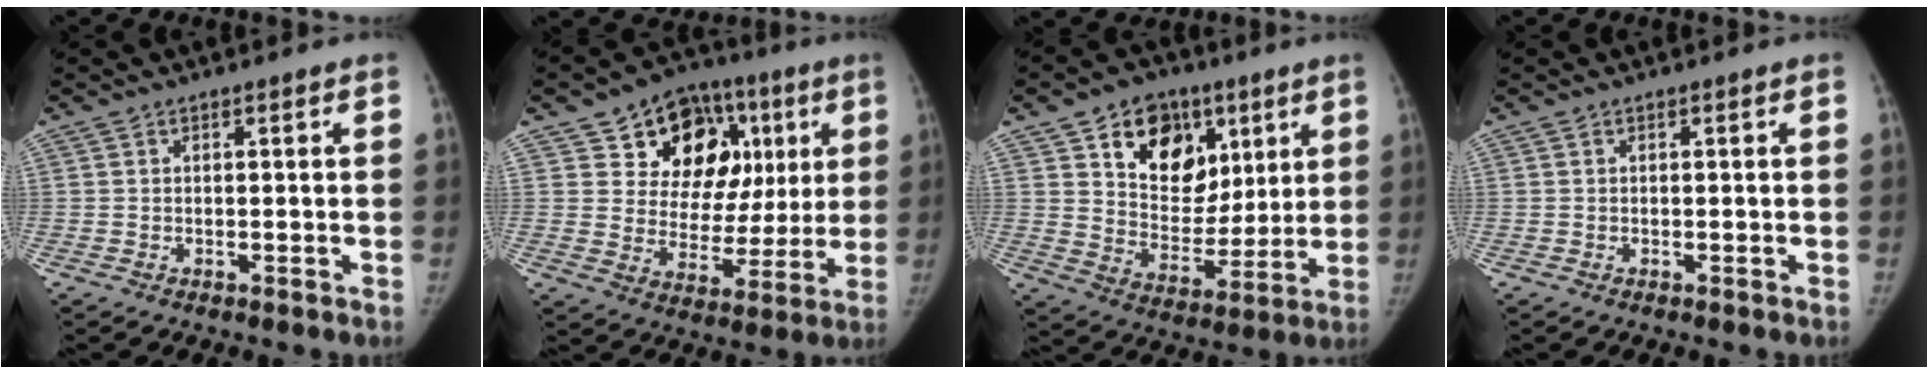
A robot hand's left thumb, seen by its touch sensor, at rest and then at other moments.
{"total": 19.4, "force": [7.4, 14.1, 11.1], "torque": [-0.097, 0.007, 0.119]}
{"total": 16.5, "force": [7.8, 11.9, 8.4], "torque": [-0.081, -0.033, 0.133]}
{"total": 0.0}